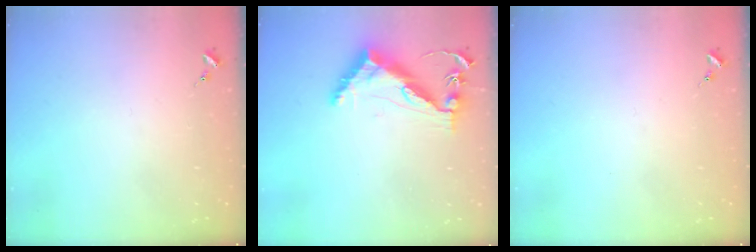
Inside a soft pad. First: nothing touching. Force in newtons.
{"total": 12.8, "press": 12.8, "slide": 0.8}
{"total": 0.0}